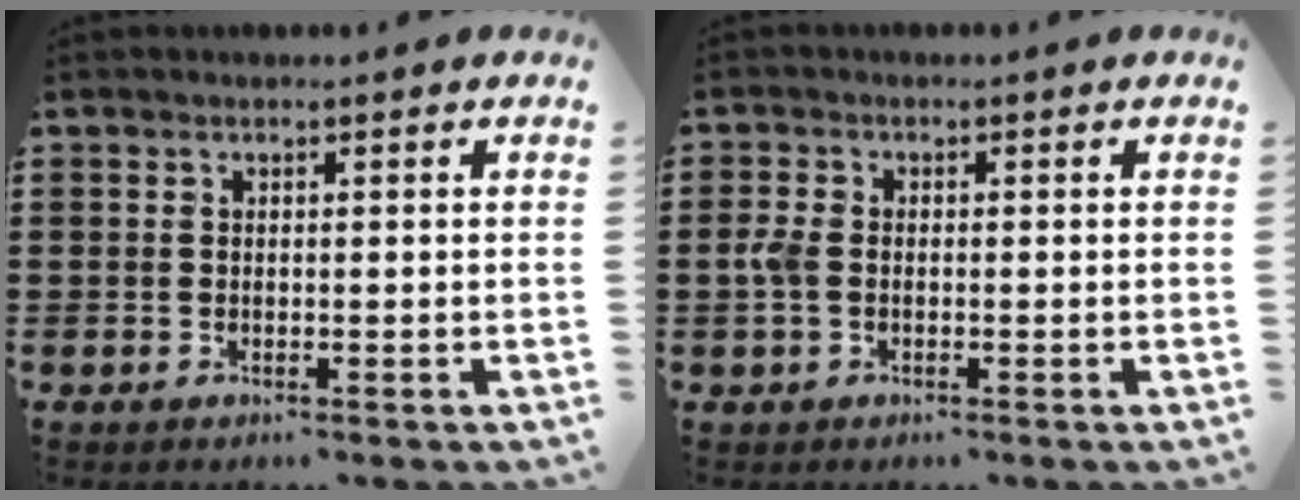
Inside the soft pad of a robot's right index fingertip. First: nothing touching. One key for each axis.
{"total": 2.5, "fx": -0.3, "fy": 1.6, "fz": 1.9, "tx": -0.055, "ty": -0.001, "tz": -0.012}